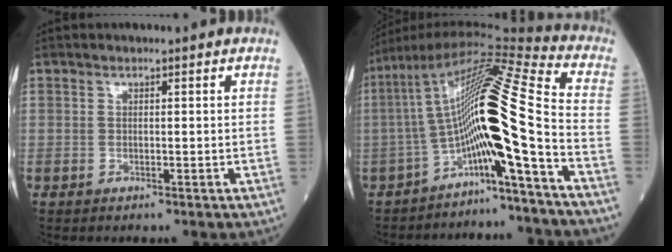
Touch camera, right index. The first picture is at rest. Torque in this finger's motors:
{"motor_torque": [2.11, -0.03, 1.03, 0.21]}